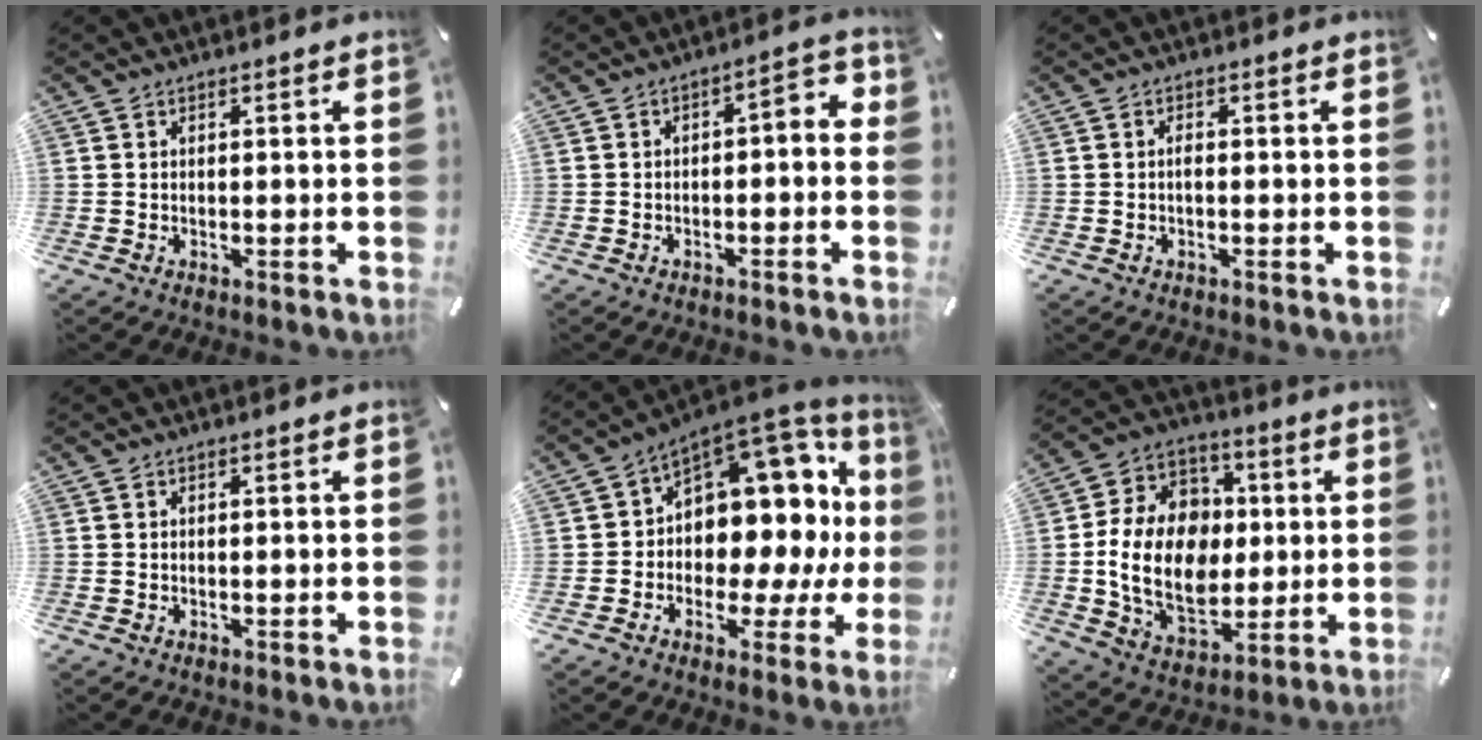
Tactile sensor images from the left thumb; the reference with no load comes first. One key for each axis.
{"total": 4.5, "fx": -2.2, "fy": 2.2, "fz": 3.2, "tx": -0.048, "ty": 0.014, "tz": -0.046}
{"total": 1.2, "fx": -0.2, "fy": 0.4, "fz": 1.1, "tx": -0.023, "ty": 0.000, "tz": -0.005}
{"total": 0.0}
{"total": 12.1, "fx": 4.0, "fy": 8.9, "fz": 7.3, "tx": -0.076, "ty": -0.073, "tz": 0.060}
{"total": 19.0, "fx": -0.7, "fy": 14.9, "fz": 11.8, "tx": -0.245, "ty": 0.002, "tz": -0.010}